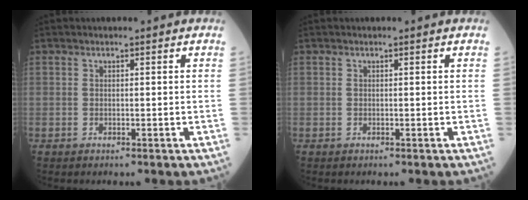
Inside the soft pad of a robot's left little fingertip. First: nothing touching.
{"total": 0.0}